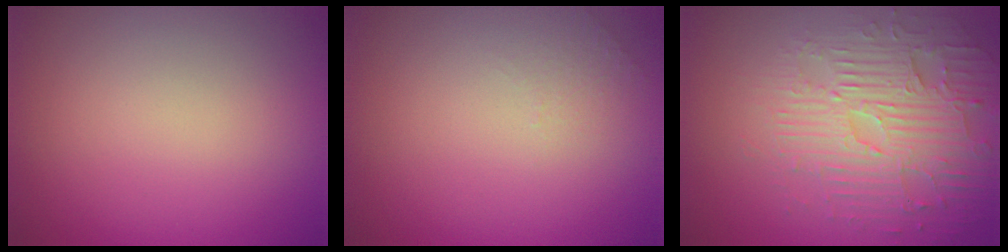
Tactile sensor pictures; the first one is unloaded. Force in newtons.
{"total": 0.5, "press": 0.4, "slide": 0.4}
{"total": 4.9, "press": 4.3, "slide": 2.2}